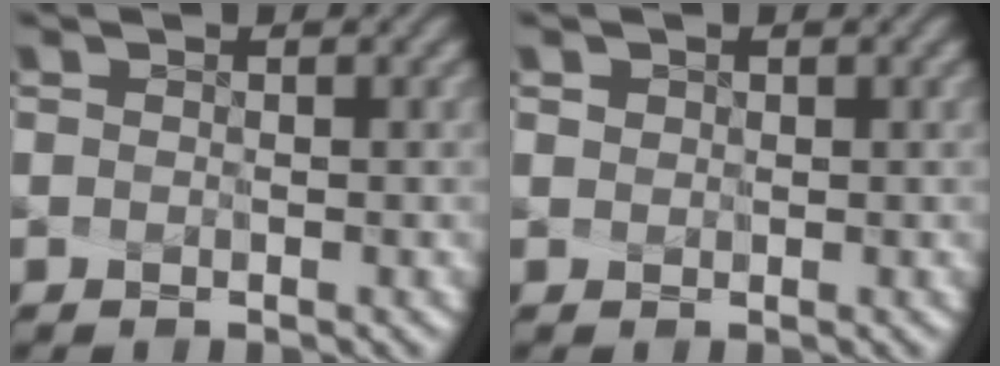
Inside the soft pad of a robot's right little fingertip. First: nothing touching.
{"total": 0.8, "force": [0.4, 0.7, 0.1], "torque": [0.007, 0.006, 0.000]}